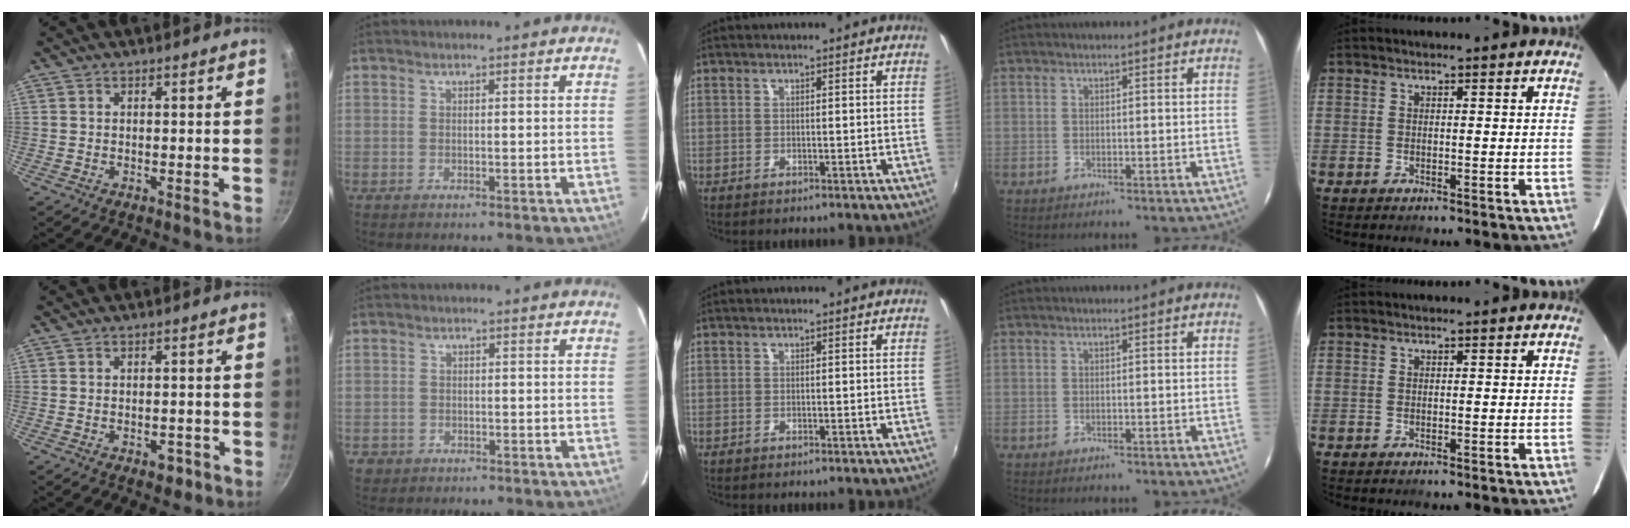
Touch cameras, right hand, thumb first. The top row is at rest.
{"thumb": {"total": 2.8, "force": [-1.5, 1.6, 1.8], "torque": [-0.017, 0.013, -0.013]}, "index": {"total": 2.3, "force": [-0.8, 2.1, 0.4], "torque": [-0.014, 0.003, -0.008]}}